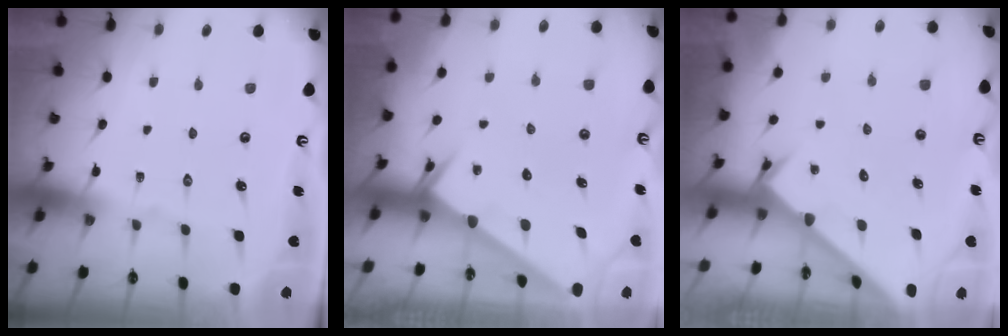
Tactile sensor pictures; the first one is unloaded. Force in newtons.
{"total": 2.5, "press": 2.5, "slide": 0.1}
{"total": 2.7, "press": 2.7, "slide": 0.3}